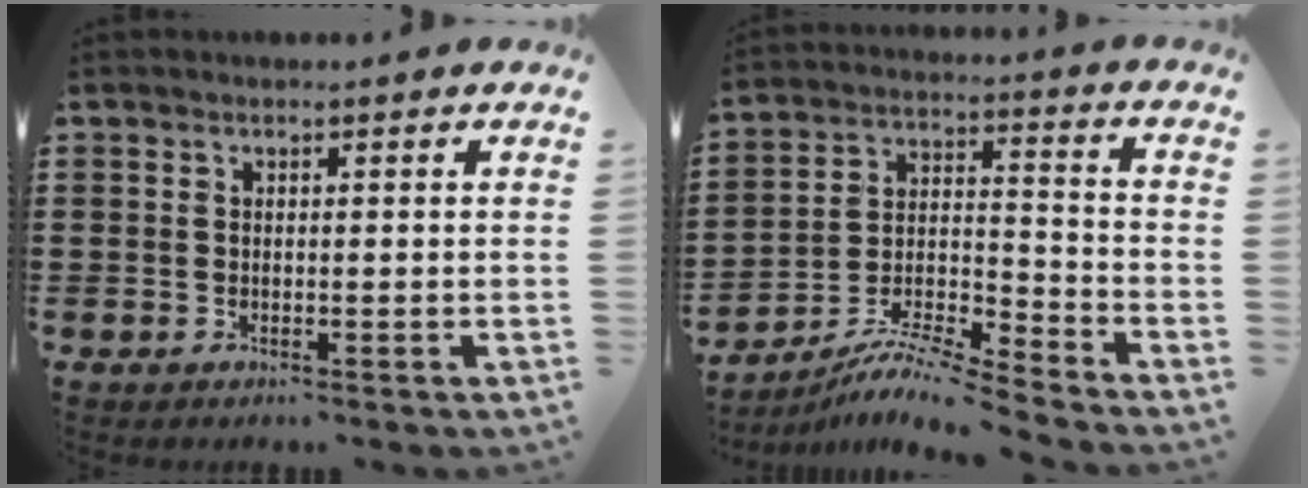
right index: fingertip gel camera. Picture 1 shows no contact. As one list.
[{"total": 8.3, "force": [-7.8, 0.1, 2.7], "torque": [-0.050, 0.006, -0.155]}]